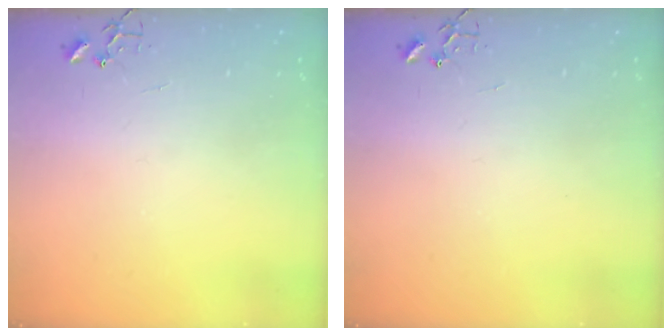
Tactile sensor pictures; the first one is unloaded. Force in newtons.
{"total": 0.0}